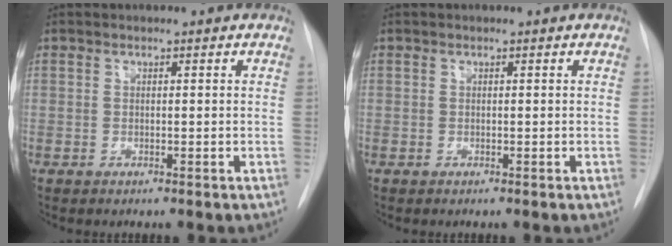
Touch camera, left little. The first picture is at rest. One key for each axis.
{"total": 0.0}